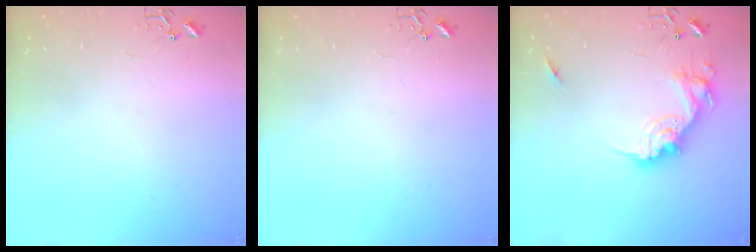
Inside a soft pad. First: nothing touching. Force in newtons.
{"total": 0.0}
{"total": 17.5, "press": 17.4, "slide": 1.9}